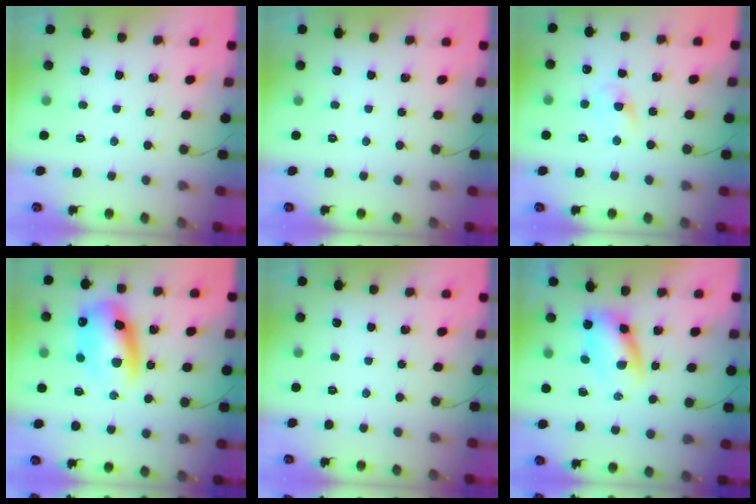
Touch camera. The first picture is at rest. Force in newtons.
{"total": 0.0}
{"total": 3.5, "press": 3.3, "slide": 1.2}
{"total": 14.3, "press": 13.8, "slide": 3.7}
{"total": 0.0}
{"total": 4.2, "press": 4.1, "slide": 0.8}